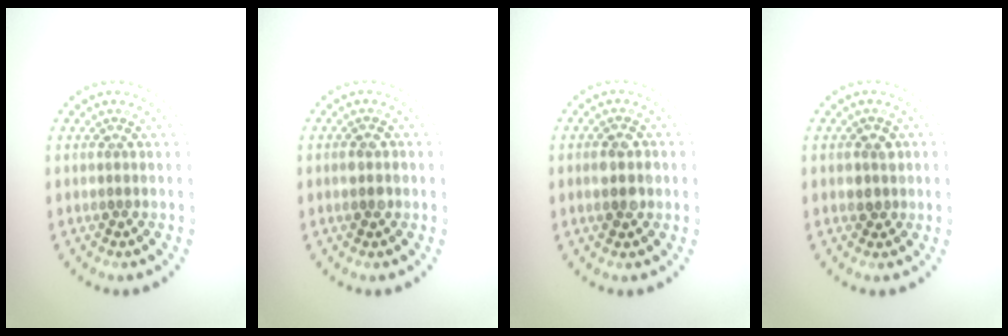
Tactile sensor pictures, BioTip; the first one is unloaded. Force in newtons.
{"total": 1.4, "press": 1.4, "slide": 0.2}
{"total": 2.7, "press": 2.7, "slide": 0.2}
{"total": 1.8, "press": 1.7, "slide": 0.6}